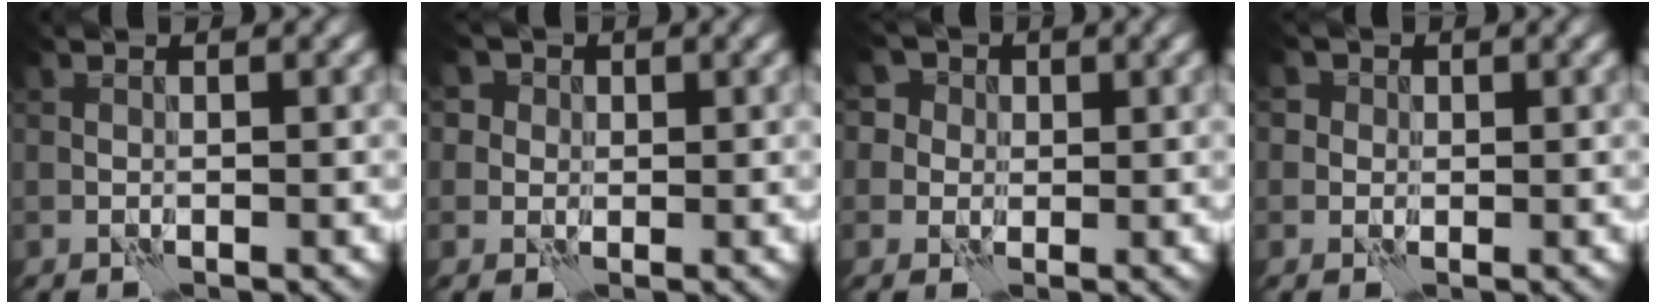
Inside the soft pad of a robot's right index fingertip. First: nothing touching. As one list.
[{"total": 4.2, "force": [1.9, 3.4, 1.4], "torque": [-0.019, 0.014, 0.011]}, {"total": 6.1, "force": [2.9, 4.9, 2.3], "torque": [-0.038, 0.026, 0.020]}, {"total": 2.8, "force": [1.2, 2.4, 0.9], "torque": [-0.002, 0.013, 0.002]}]